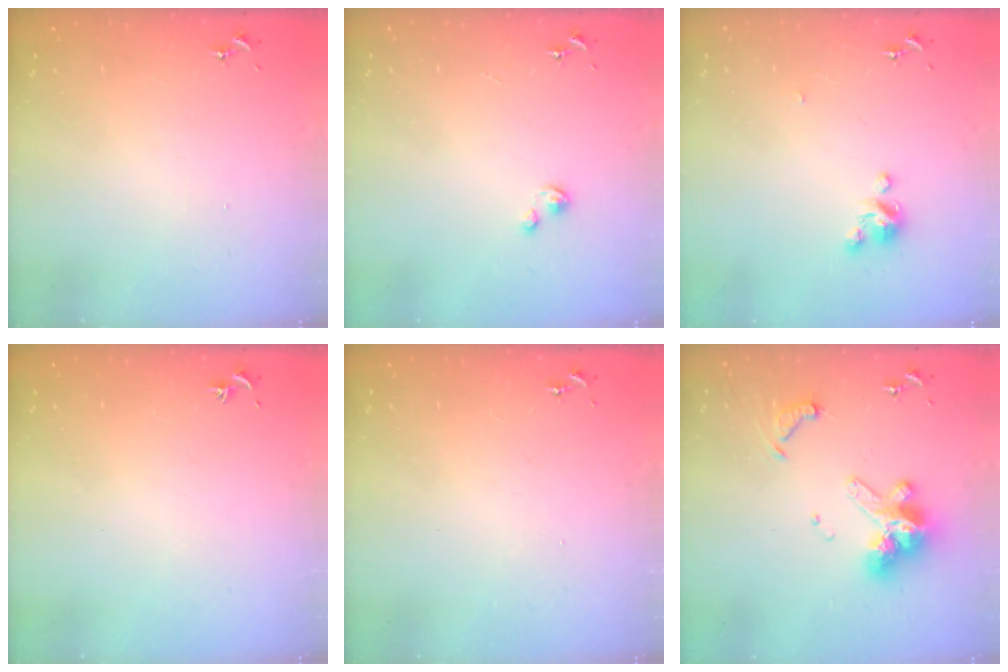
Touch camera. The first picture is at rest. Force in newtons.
{"total": 1.9, "press": 1.9, "slide": 0.1}
{"total": 4.5, "press": 4.5, "slide": 0.3}
{"total": 0.0}
{"total": 0.0}
{"total": 14.3, "press": 14.2, "slide": 1.7}